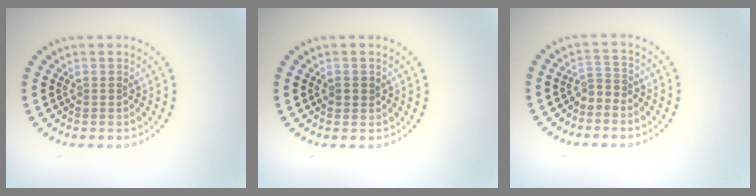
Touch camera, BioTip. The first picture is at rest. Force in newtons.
{"total": 1.1, "press": 1.1, "slide": 0.2}
{"total": 1.4, "press": 1.0, "slide": 1.0}